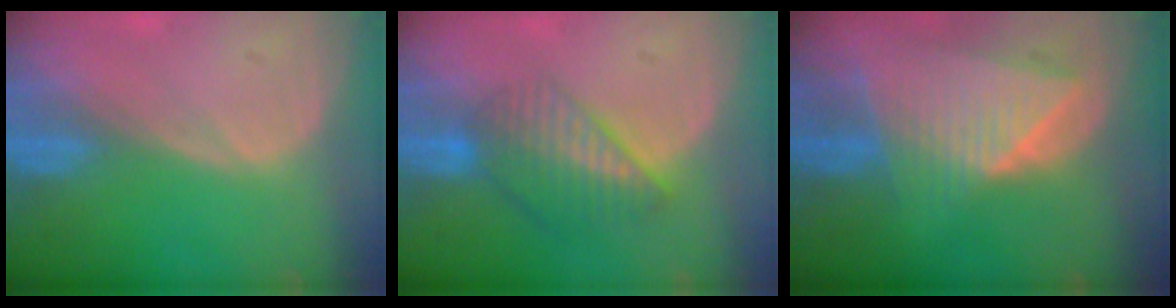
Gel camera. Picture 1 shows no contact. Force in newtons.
{"total": 7.0, "press": 6.0, "slide": 3.5}
{"total": 9.1, "press": 8.0, "slide": 4.3}